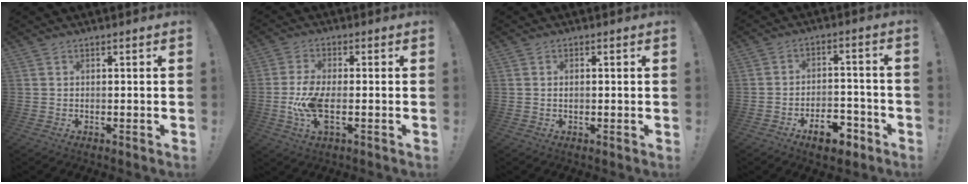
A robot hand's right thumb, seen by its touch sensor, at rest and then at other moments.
{"total": 10.0, "force": [-2.2, 4.1, 8.9], "torque": [-0.189, -0.007, -0.036]}
{"total": 0.9, "force": [-0.1, 0.4, 0.8], "torque": [-0.023, 0.006, 0.000]}
{"total": 9.8, "force": [-6.2, 5.4, 5.4], "torque": [-0.047, 0.057, -0.100]}